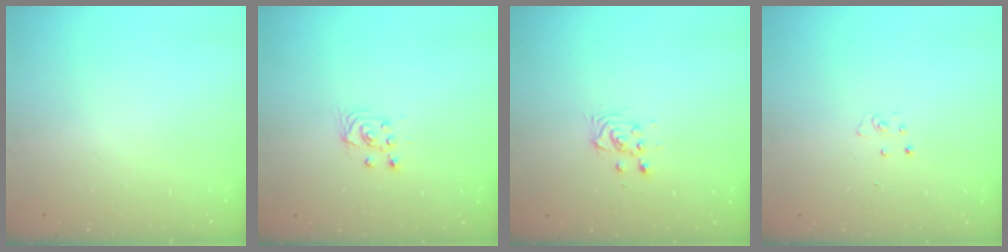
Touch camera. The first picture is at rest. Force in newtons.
{"total": 2.9, "press": 2.7, "slide": 1.0}
{"total": 3.6, "press": 3.6, "slide": 0.1}
{"total": 2.7, "press": 2.7, "slide": 0.3}